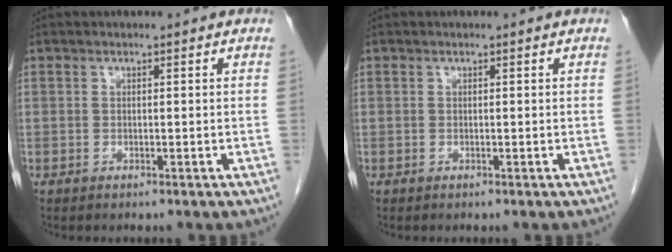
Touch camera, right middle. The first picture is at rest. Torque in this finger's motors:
{"motor_torque": [-0.20, 0.06, -0.04, -0.01]}